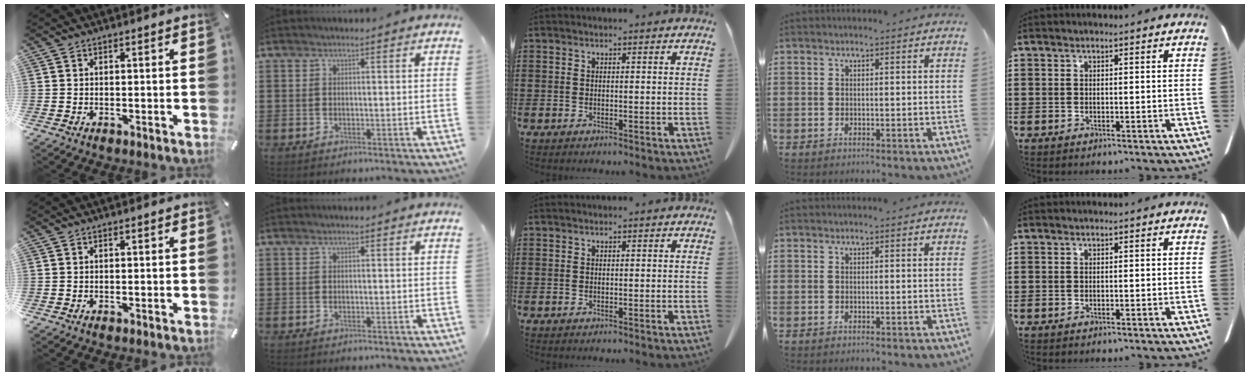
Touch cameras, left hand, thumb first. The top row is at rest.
{}